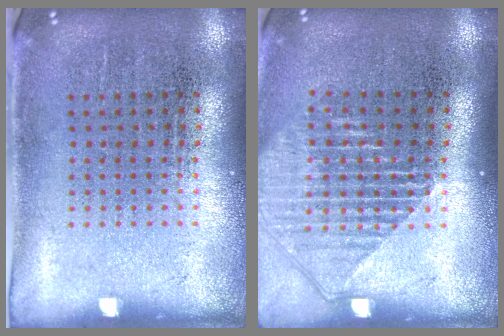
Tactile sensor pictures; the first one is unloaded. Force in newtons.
{"total": 1.6, "press": 1.4, "slide": 0.7}